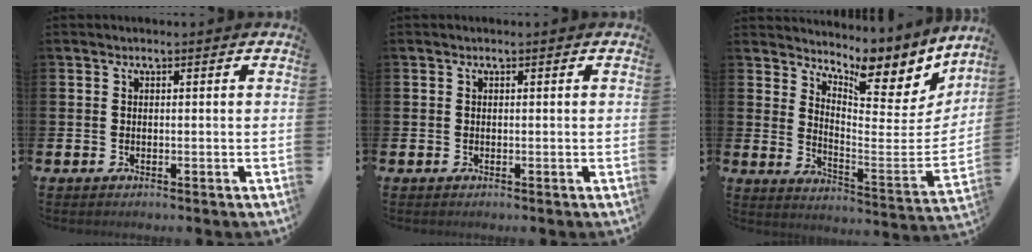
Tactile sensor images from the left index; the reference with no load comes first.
{"total": 0.0}
{"total": 8.4, "force": [7.8, 2.1, 2.4], "torque": [-0.040, -0.081, 0.130]}